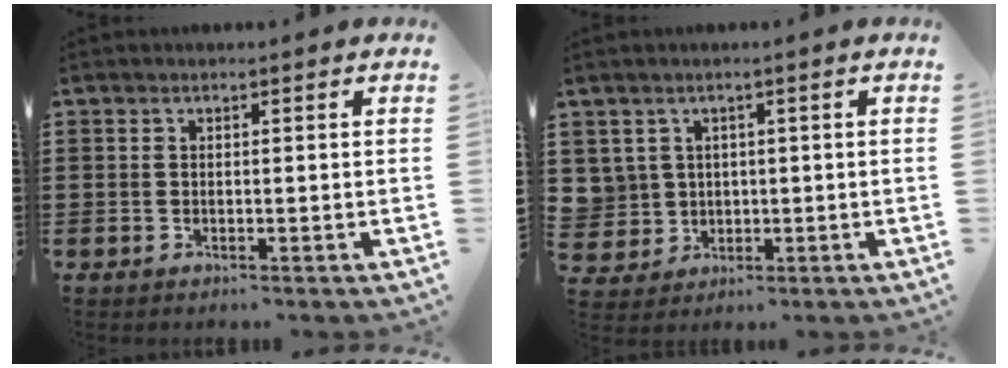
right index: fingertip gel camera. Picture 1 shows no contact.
{"total": 3.1, "force": [1.1, 2.9, 0.1], "torque": [-0.020, 0.007, 0.022]}